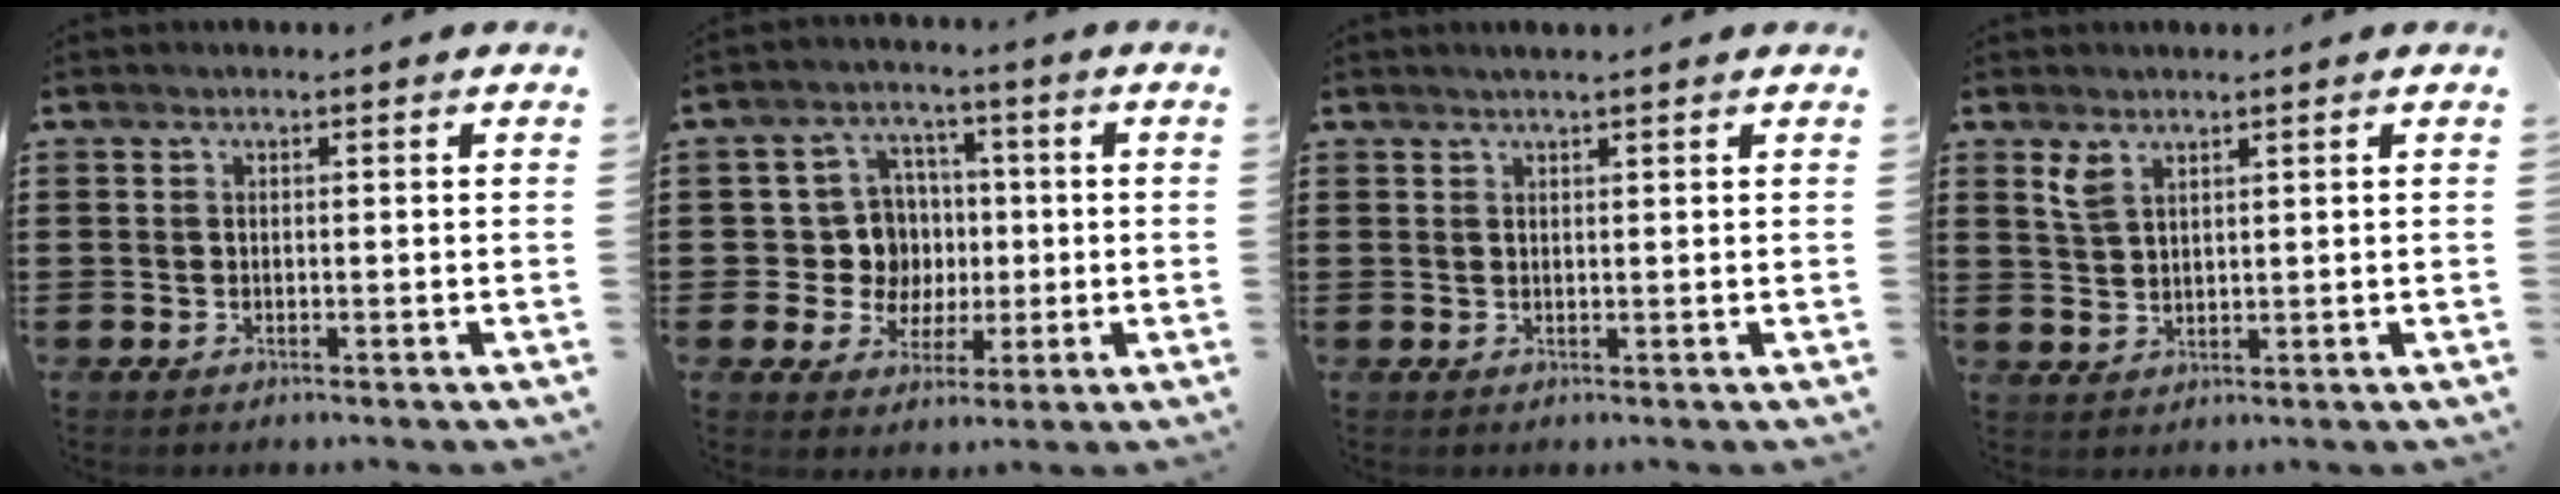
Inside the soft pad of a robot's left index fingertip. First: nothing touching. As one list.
[{"total": 8.3, "force": [0.7, 7.8, 2.8], "torque": [-0.069, 0.015, 0.019]}, {"total": 1.1, "force": [1.0, -0.1, 0.6], "torque": [-0.011, 0.000, 0.018]}, {"total": 2.9, "force": [2.1, 1.2, 1.6], "torque": [-0.037, 0.002, 0.039]}]